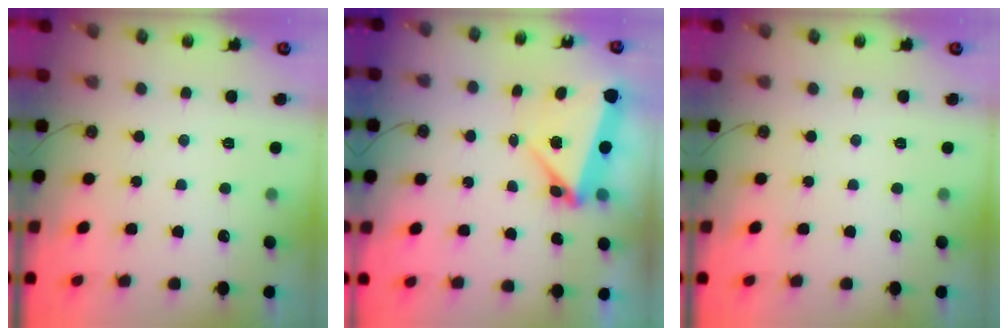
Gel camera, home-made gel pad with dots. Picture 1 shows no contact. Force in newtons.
{"total": 7.7, "press": 4.8, "slide": 6.1}
{"total": 0.0}